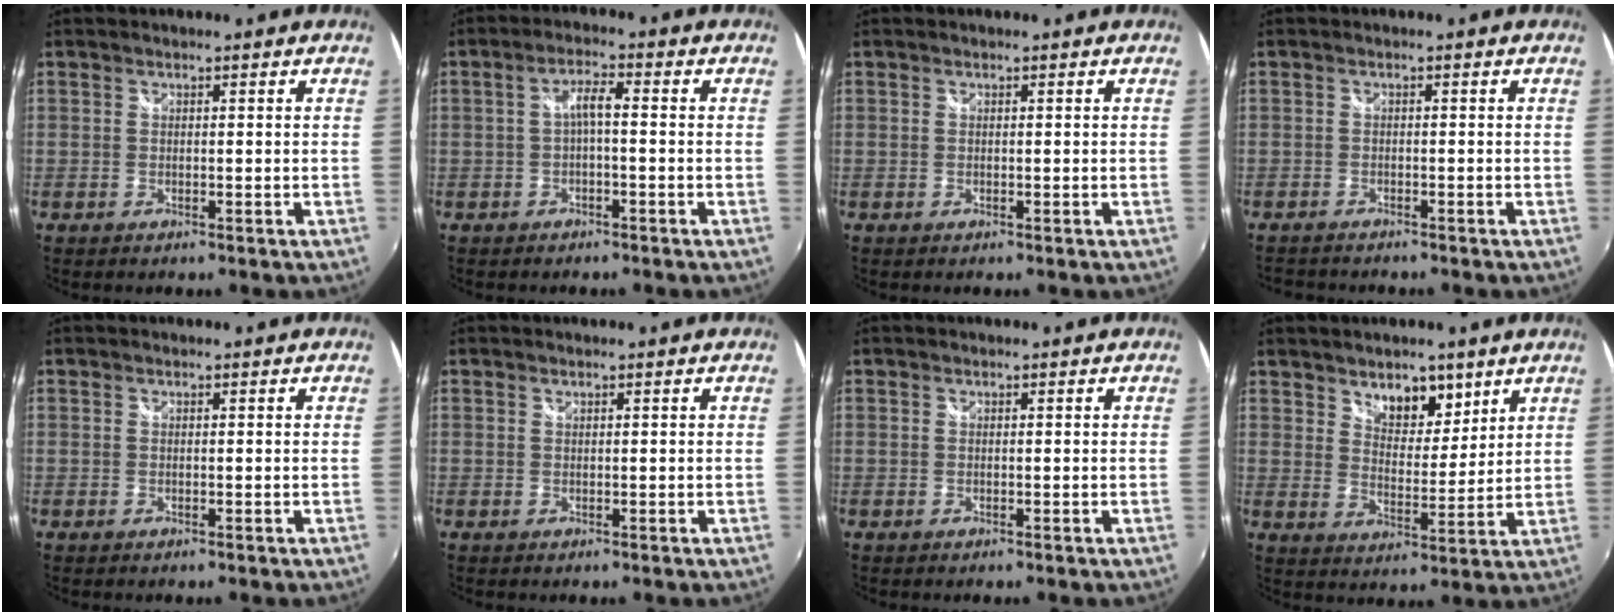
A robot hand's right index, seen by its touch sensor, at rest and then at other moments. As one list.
[{"total": 3.1, "force": [-0.7, 0.6, 3.0], "torque": [-0.057, 0.008, -0.012]}, {"total": 0.0}, {"total": 2.9, "force": [-2.7, 0.9, 0.5], "torque": [-0.025, -0.009, -0.050]}, {"total": 0.0}, {"total": 0.0}, {"total": 0.0}, {"total": 7.4, "force": [5.1, 4.0, 3.6], "torque": [-0.042, -0.004, 0.085]}]